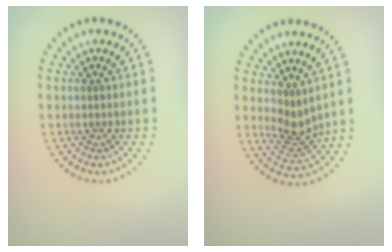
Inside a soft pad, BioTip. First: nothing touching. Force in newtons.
{"total": 2.2, "press": 1.8, "slide": 1.4}